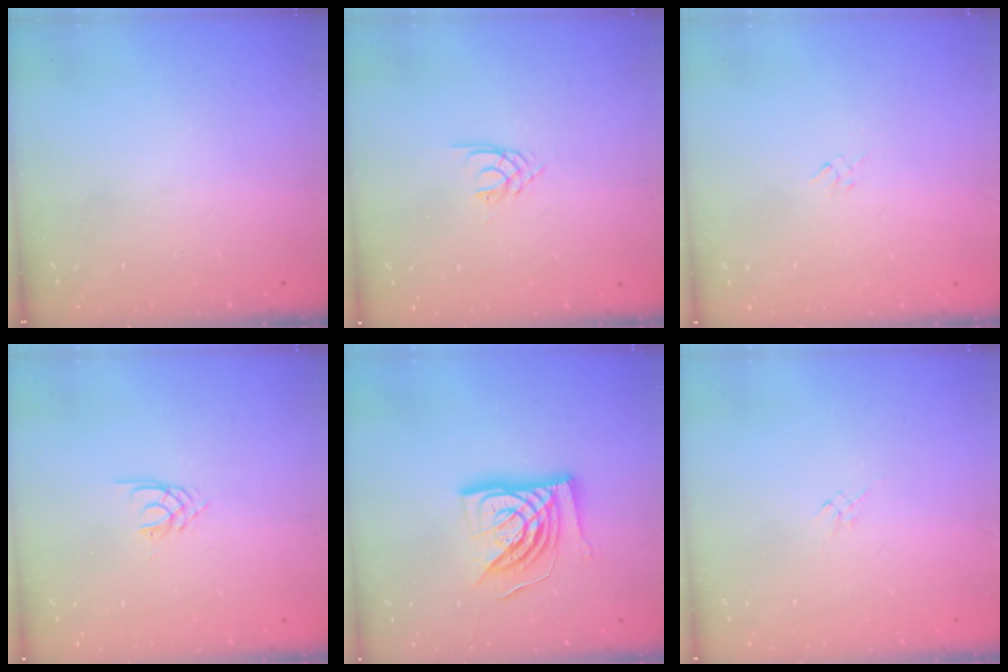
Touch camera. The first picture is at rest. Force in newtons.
{"total": 1.9, "press": 1.9, "slide": 0.2}
{"total": 2.3, "press": 2.2, "slide": 0.6}
{"total": 1.9, "press": 1.9, "slide": 0.2}
{"total": 15.9, "press": 15.8, "slide": 1.9}
{"total": 3.1, "press": 3.0, "slide": 0.7}